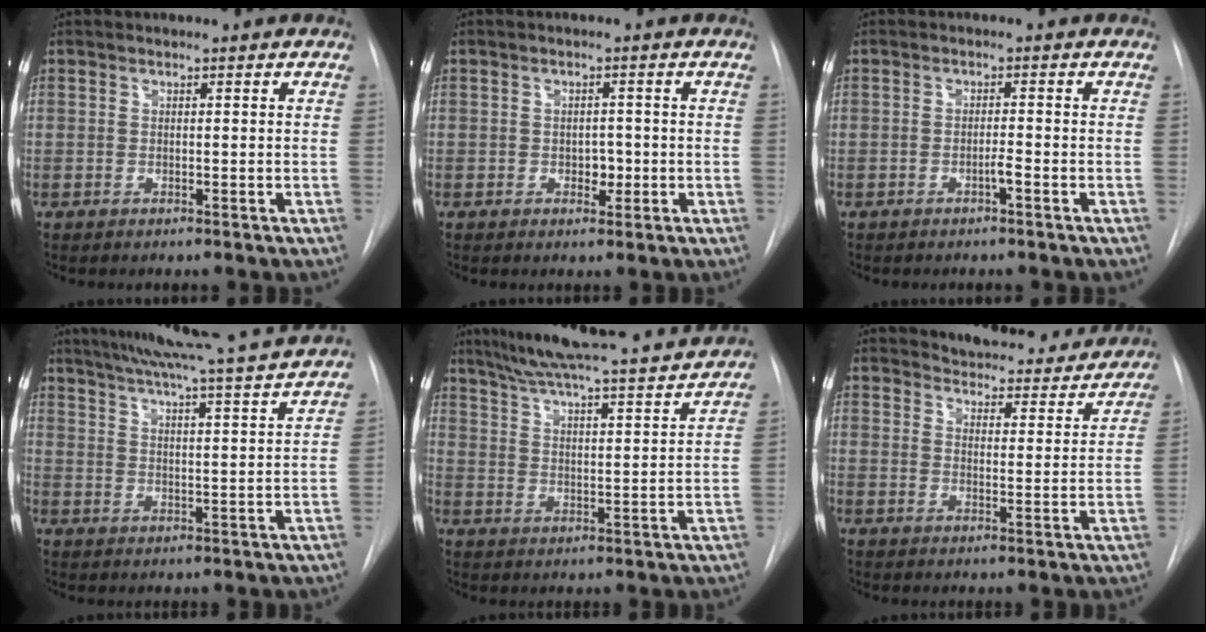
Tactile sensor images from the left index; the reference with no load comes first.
{"total": 2.1, "force": [-0.5, 1.5, 1.4], "torque": [-0.016, 0.004, -0.004]}
{"total": 1.2, "force": [-0.8, 0.0, 0.9], "torque": [-0.018, 0.002, -0.015]}
{"total": 18.5, "force": [16.5, -0.7, 8.1], "torque": [-0.143, -0.012, 0.224]}
{"total": 21.0, "force": [18.9, 1.4, 9.1], "torque": [-0.152, -0.006, 0.265]}
{"total": 14.6, "force": [13.9, 3.7, 2.4], "torque": [-0.005, -0.023, 0.160]}